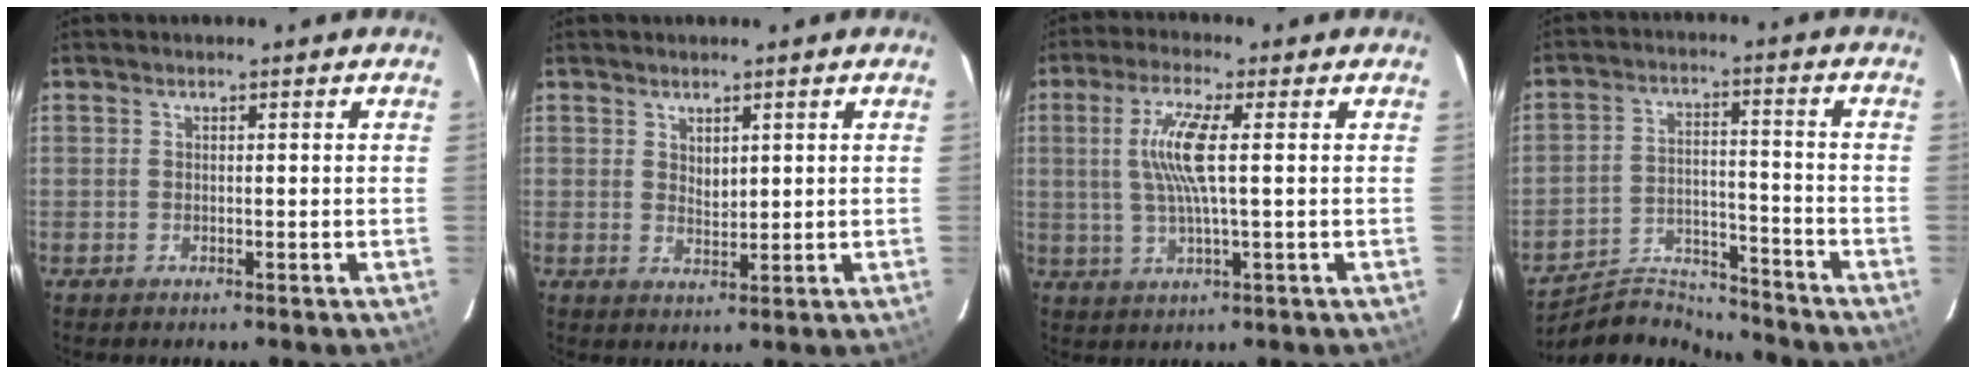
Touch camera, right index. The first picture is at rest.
{"total": 2.3, "force": [1.3, 1.3, 1.4], "torque": [-0.021, -0.001, 0.025]}
{"total": 8.3, "force": [1.2, 0.7, 8.2], "torque": [-0.163, 0.002, 0.025]}
{"total": 10.6, "force": [-10.4, 2.0, -0.3], "torque": [-0.016, 0.025, -0.177]}